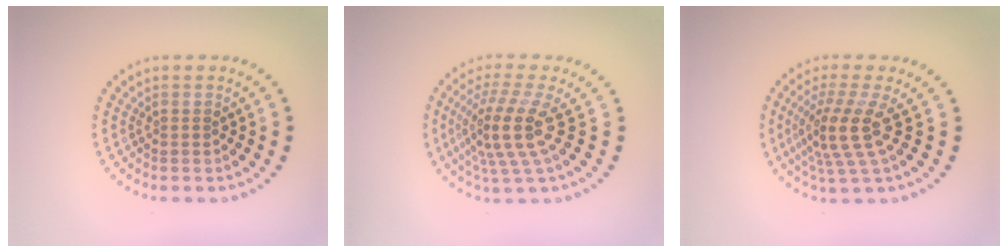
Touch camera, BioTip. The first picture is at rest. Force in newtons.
{"total": 4.6, "press": 3.5, "slide": 3.1}
{"total": 4.3, "press": 3.1, "slide": 3.0}